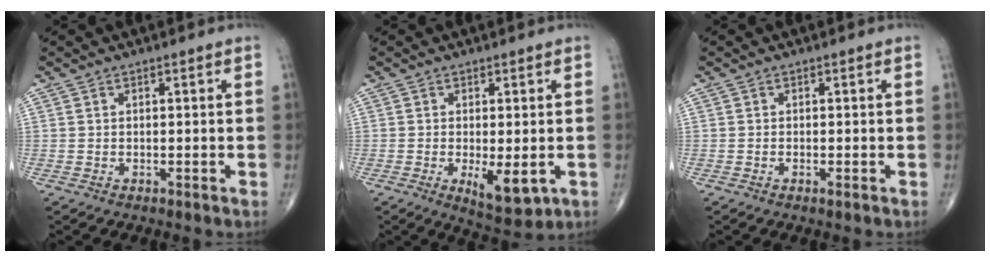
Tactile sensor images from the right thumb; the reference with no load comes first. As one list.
[{"total": 7.0, "force": [-1.7, 2.6, 6.2], "torque": [-0.092, -0.019, -0.017]}, {"total": 0.5, "force": [-0.2, 0.0, 0.5], "torque": [-0.012, -0.002, -0.005]}]